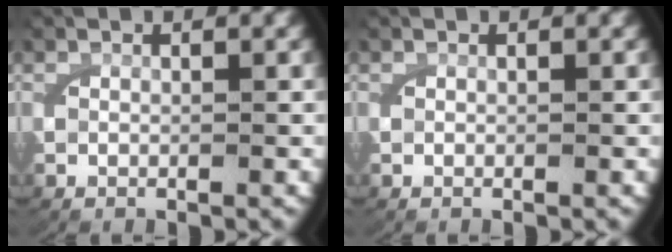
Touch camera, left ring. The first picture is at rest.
{"total": 0.0}